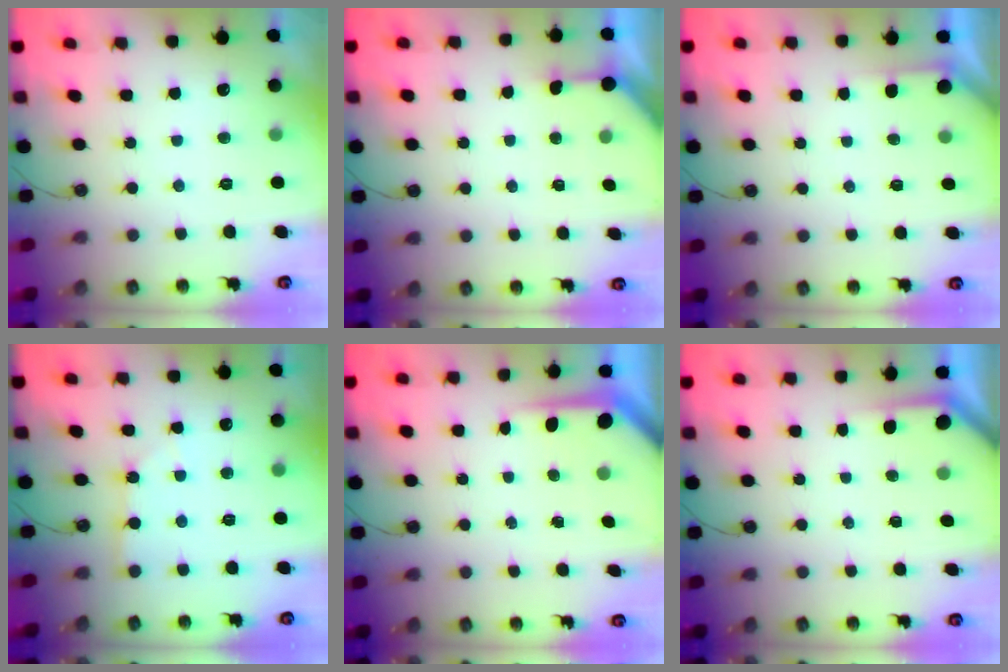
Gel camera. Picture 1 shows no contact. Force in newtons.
{"total": 4.0, "press": 3.9, "slide": 0.4}
{"total": 1.7, "press": 1.6, "slide": 0.2}
{"total": 2.2, "press": 2.2, "slide": 0.3}
{"total": 4.6, "press": 4.6, "slide": 0.4}
{"total": 1.8, "press": 1.8, "slide": 0.3}